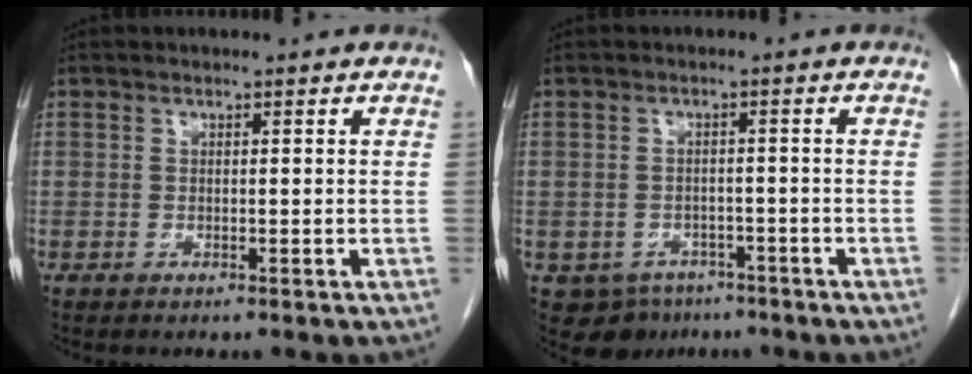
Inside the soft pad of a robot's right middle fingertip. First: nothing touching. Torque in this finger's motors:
{"motor_torque": [0.46, -0.31, -0.03, -0.01]}